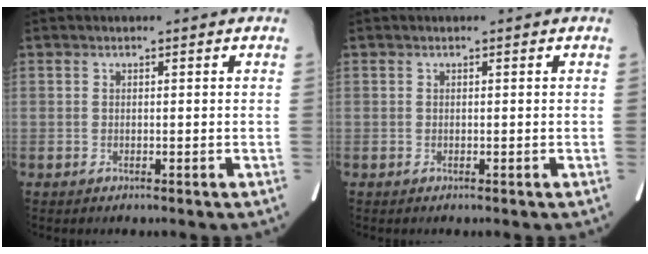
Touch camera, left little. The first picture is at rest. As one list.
[{"total": 0.0}]